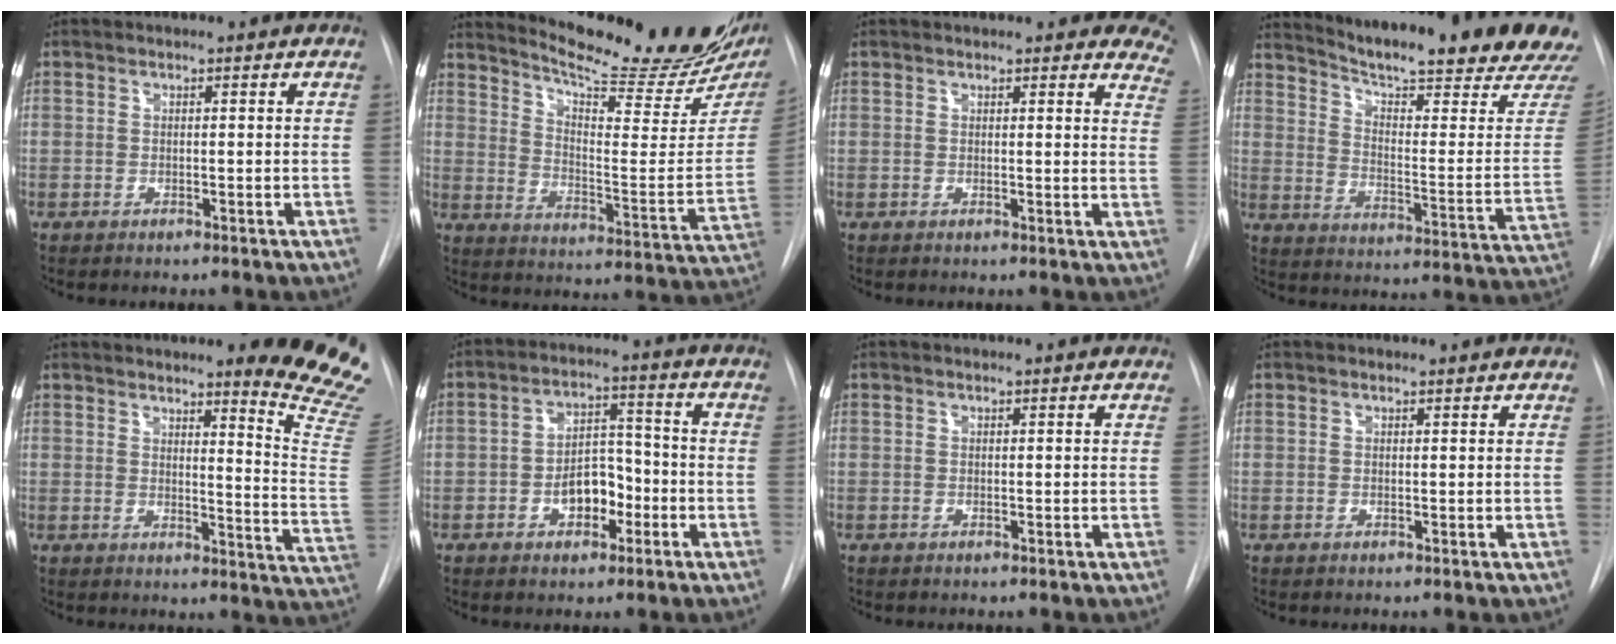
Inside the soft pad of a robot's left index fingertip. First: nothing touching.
{"total": 23.7, "force": [20.5, 3.2, 11.5], "torque": [-0.174, -0.085, 0.266]}
{"total": 13.0, "force": [11.7, 3.7, 4.4], "torque": [-0.019, -0.027, 0.100]}
{"total": 25.0, "force": [22.0, 0.4, 11.9], "torque": [-0.186, -0.102, 0.283]}
{"total": 15.0, "force": [13.0, -0.3, 7.5], "torque": [-0.084, -0.129, 0.130]}
{"total": 6.6, "force": [-3.0, 3.8, 4.5], "torque": [-0.075, 0.015, -0.046]}
{"total": 0.0}
{"total": 1.3, "force": [1.3, 0.2, 0.1], "torque": [-0.008, 0.006, 0.014]}